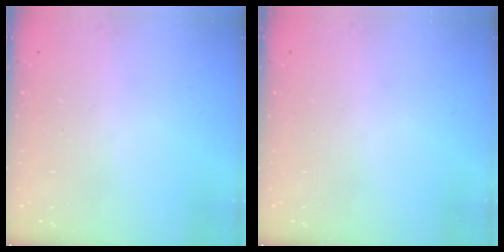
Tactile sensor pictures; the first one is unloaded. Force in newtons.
{"total": 0.0}